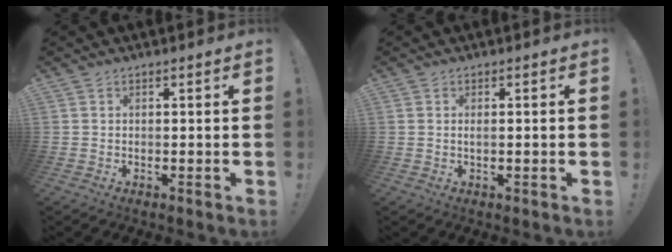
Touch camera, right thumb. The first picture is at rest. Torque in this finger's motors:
{"motor_torque": [-0.39, -0.01, -0.01, 0.21, 0.09]}